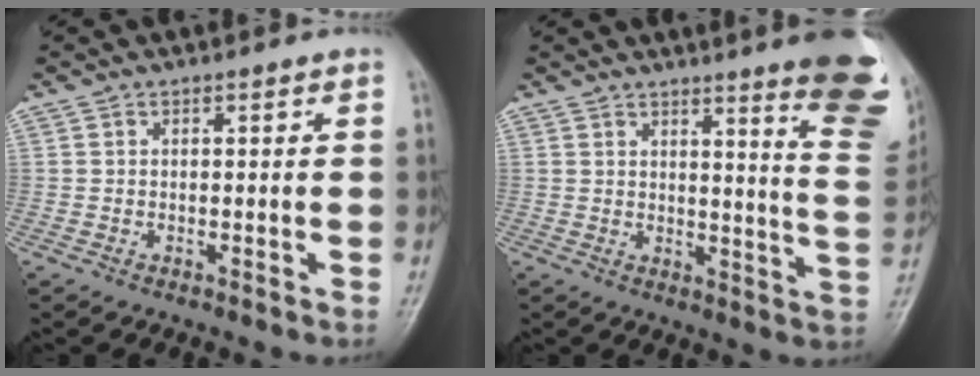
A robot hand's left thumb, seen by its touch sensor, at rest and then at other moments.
{"total": 15.9, "force": [10.1, 2.0, 12.0], "torque": [-0.118, -0.069, 0.112]}